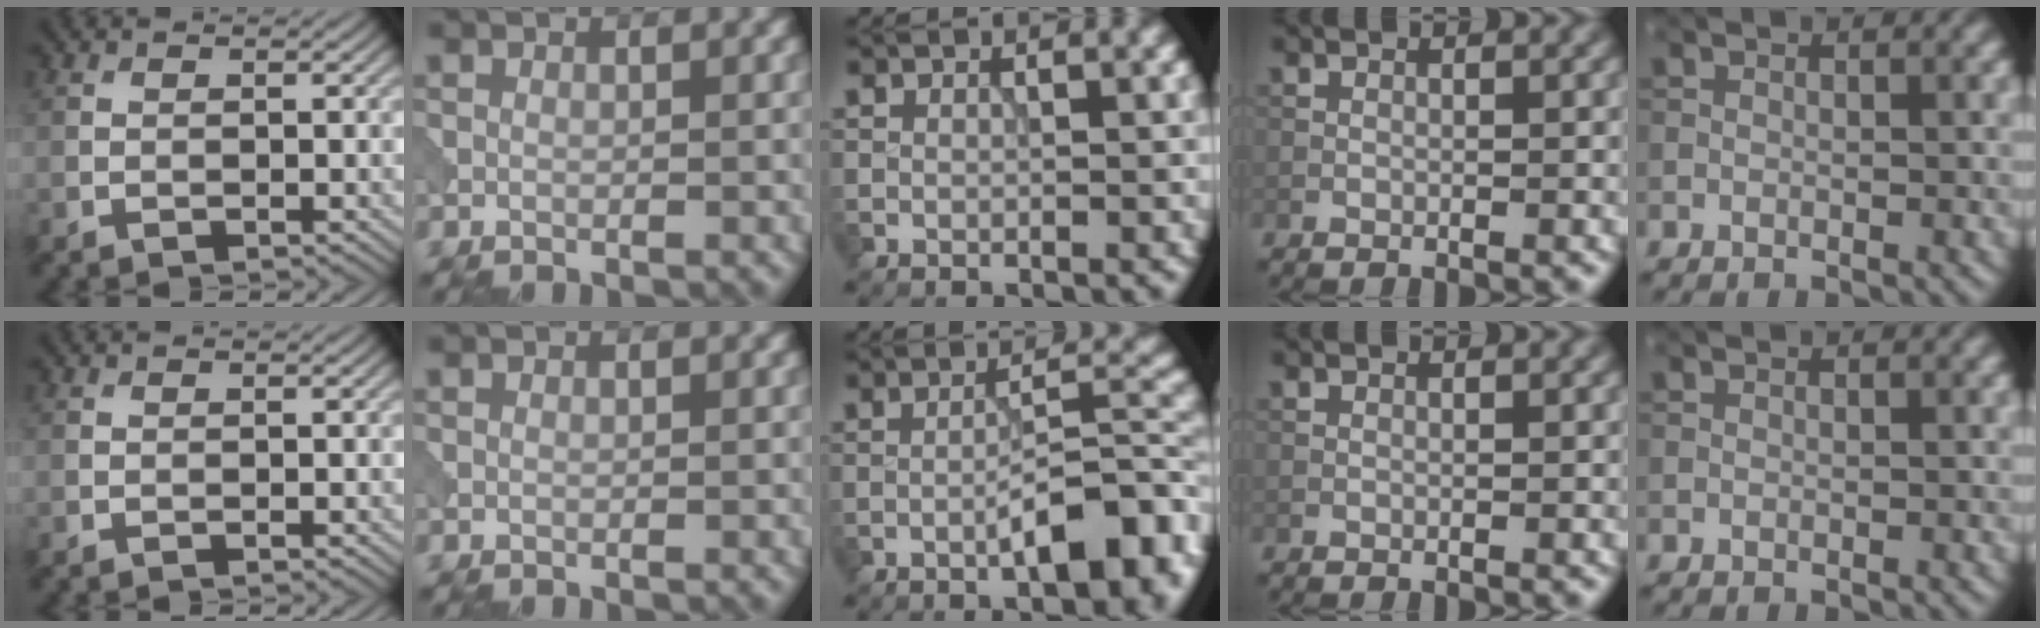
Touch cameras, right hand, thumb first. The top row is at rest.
{"middle": {"total": 7.7, "force": [-2.9, 2.4, 6.6], "torque": [-0.094, 0.008, -0.043]}}